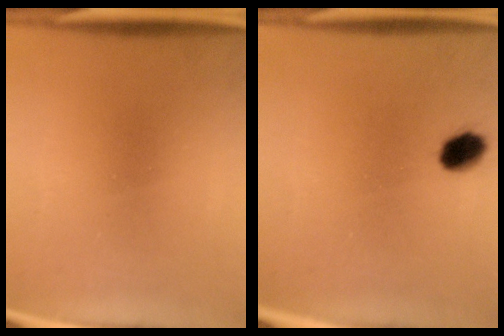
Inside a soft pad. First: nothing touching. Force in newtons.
{"total": 4.9}